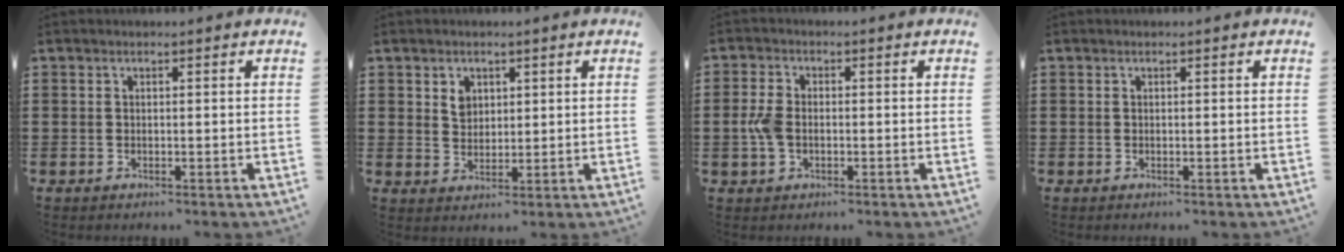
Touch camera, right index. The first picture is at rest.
{"total": 2.8, "force": [1.5, 2.1, 1.1], "torque": [-0.020, 0.004, 0.026]}
{"total": 3.8, "force": [-0.5, 2.4, 2.9], "torque": [-0.078, -0.002, -0.016]}
{"total": 0.0}